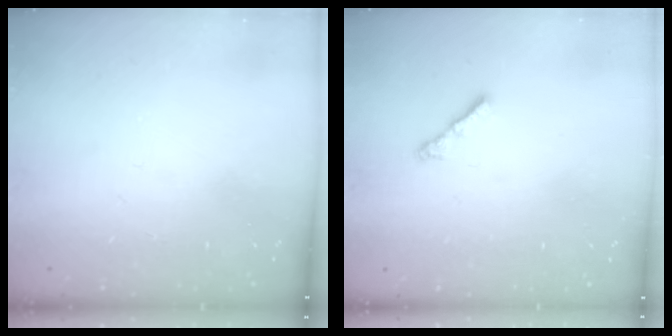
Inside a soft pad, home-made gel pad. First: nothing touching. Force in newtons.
{"total": 3.0, "press": 2.9, "slide": 0.6}